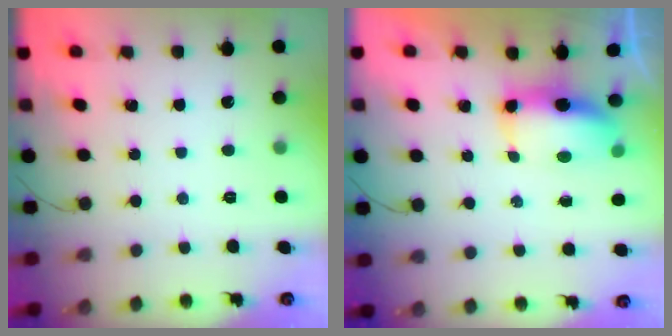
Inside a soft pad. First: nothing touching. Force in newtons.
{"total": 9.1, "press": 8.2, "slide": 4.0}